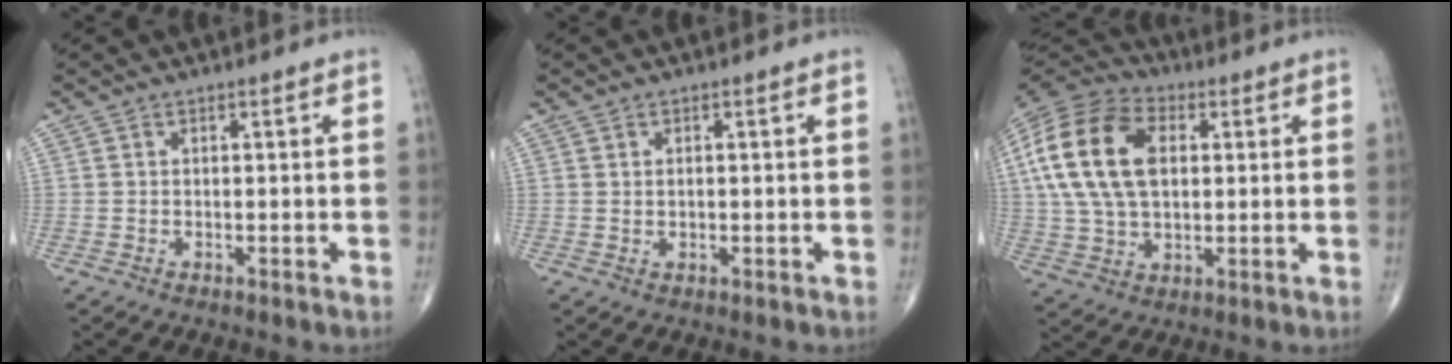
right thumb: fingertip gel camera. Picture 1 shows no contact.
{"total": 0.9, "force": [0.1, 0.6, 0.7], "torque": [-0.011, -0.003, 0.003]}
{"total": 20.0, "force": [3.5, 12.4, 15.2], "torque": [-0.303, 0.009, 0.058]}